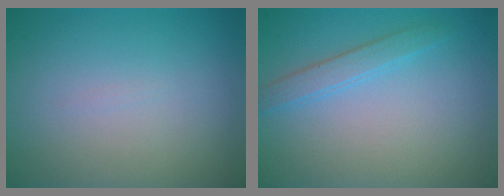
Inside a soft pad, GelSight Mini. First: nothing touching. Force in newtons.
{"total": 1.9, "press": 1.9, "slide": 0.1}